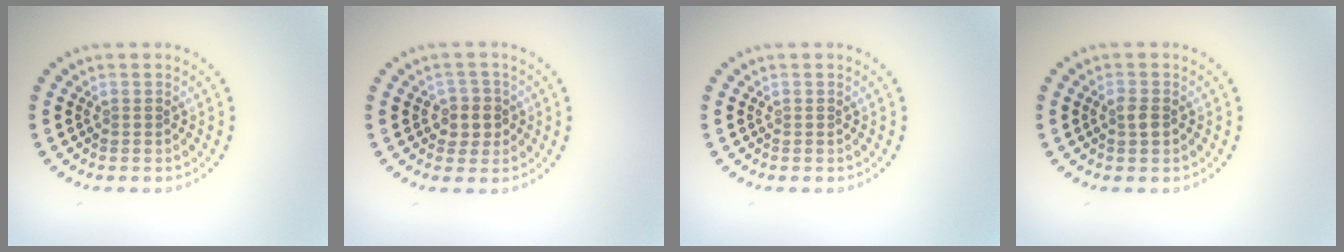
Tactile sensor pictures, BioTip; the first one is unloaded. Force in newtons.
{"total": 2.1, "press": 1.9, "slide": 0.7}
{"total": 0.0}
{"total": 1.3, "press": 1.3, "slide": 0.2}